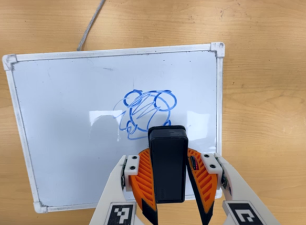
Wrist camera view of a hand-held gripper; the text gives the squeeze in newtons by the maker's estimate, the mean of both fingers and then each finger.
{"total": 8.1, "left": 6.8, "right": 9.3}